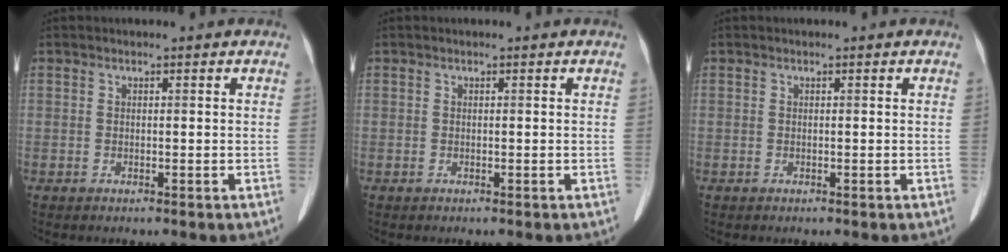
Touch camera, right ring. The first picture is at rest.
{"total": 0.0}
{"total": 0.0}